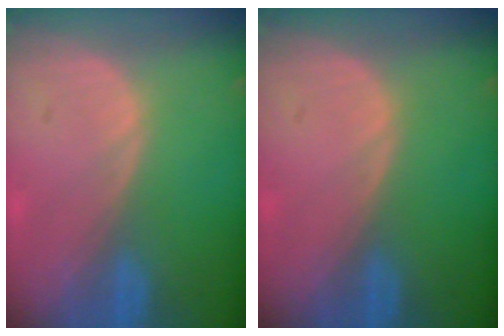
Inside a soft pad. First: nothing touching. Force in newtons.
{"total": 0.0}